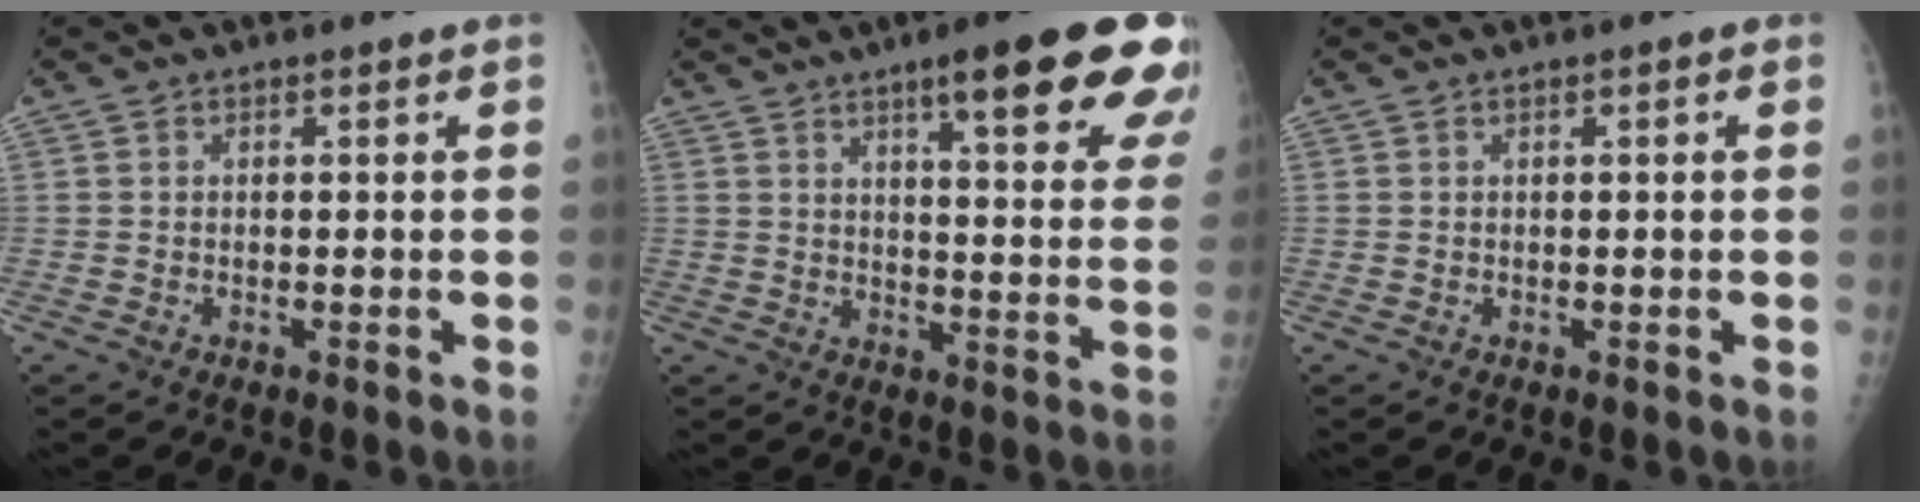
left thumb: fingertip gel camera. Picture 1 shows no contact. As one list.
[{"total": 20.9, "force": [12.7, 4.0, 16.2], "torque": [-0.188, -0.045, 0.157]}, {"total": 0.7, "force": [0.2, 0.1, 0.7], "torque": [-0.014, 0.001, 0.002]}]